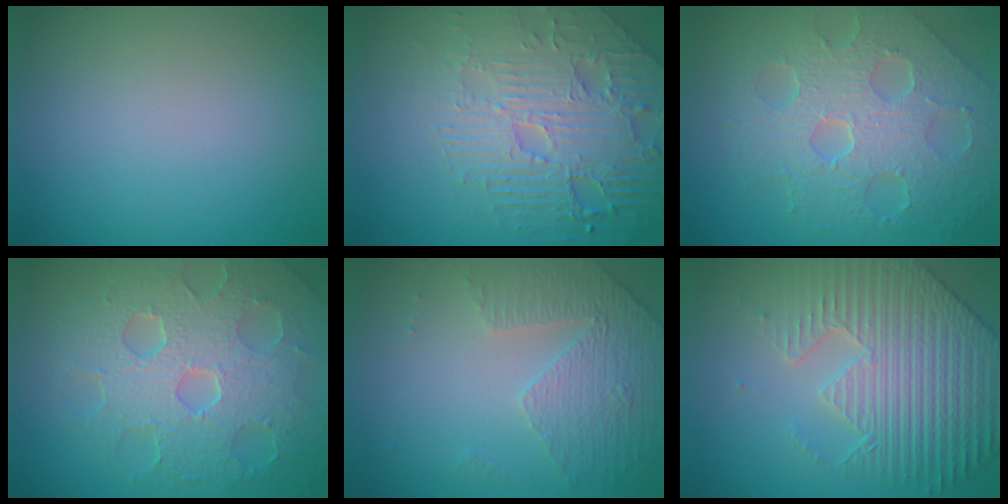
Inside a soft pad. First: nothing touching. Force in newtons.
{"total": 6.0, "press": 5.2, "slide": 3.0}
{"total": 8.7, "press": 5.9, "slide": 6.4}
{"total": 8.6, "press": 6.1, "slide": 6.0}
{"total": 4.8, "press": 3.2, "slide": 3.5}
{"total": 6.7, "press": 5.7, "slide": 3.6}